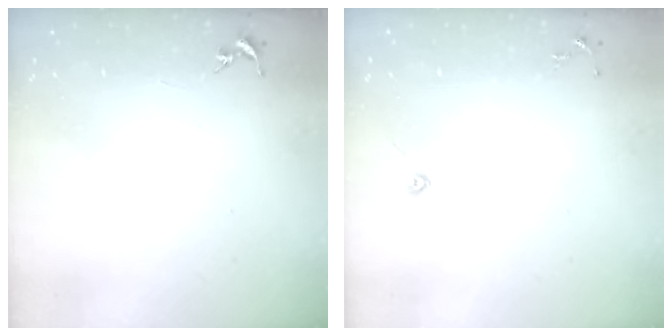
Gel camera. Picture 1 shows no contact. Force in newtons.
{"total": 2.9, "press": 2.8, "slide": 1.0}